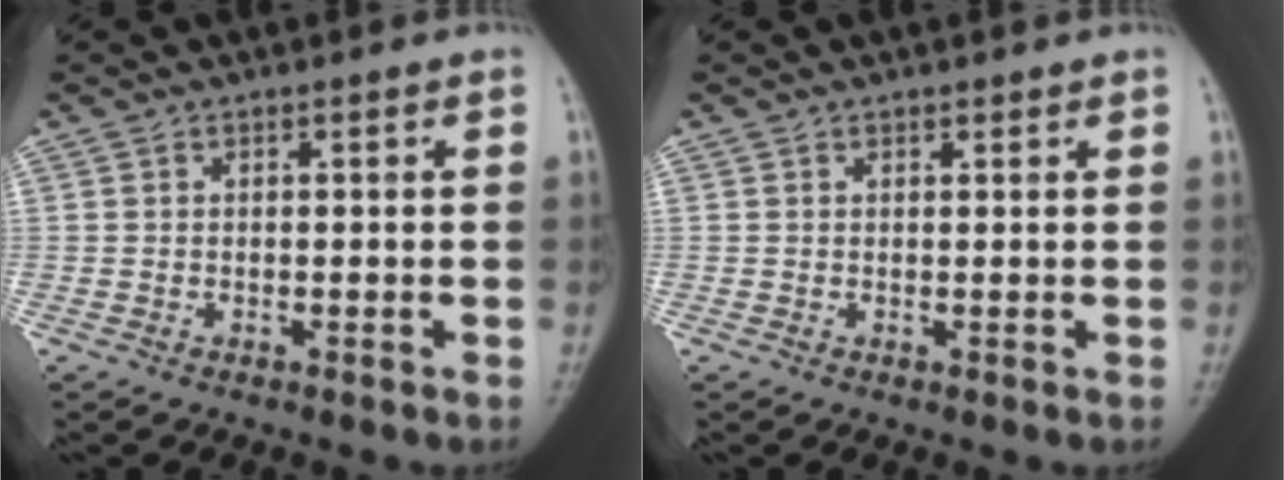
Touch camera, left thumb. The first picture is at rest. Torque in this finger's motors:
{"motor_torque": [-0.20, -0.13, -0.37, 0.01, 0.00]}